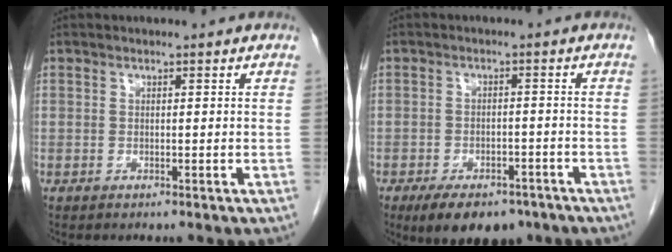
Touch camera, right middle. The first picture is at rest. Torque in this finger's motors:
{"motor_torque": [1.27, -0.86, 0.13, 0.05]}